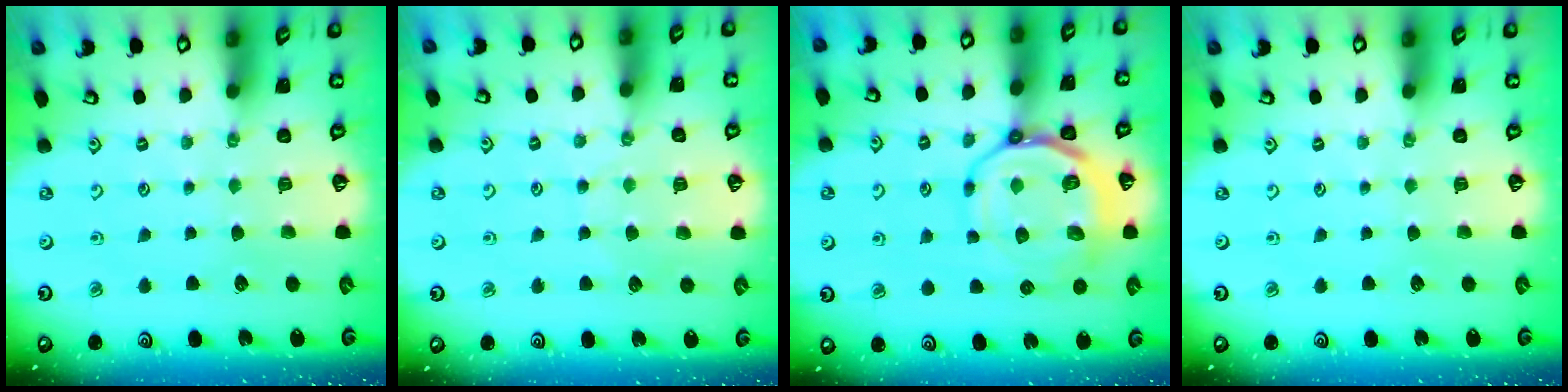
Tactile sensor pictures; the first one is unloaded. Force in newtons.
{"total": 4.6, "press": 4.5, "slide": 0.5}
{"total": 14.0, "press": 13.8, "slide": 2.3}
{"total": 0.0}